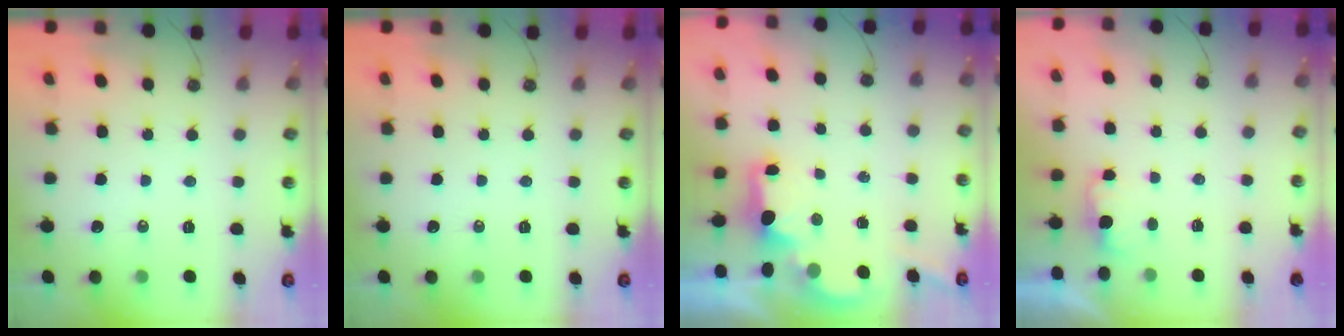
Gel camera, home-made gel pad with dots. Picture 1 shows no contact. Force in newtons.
{"total": 0.0}
{"total": 2.1, "press": 1.9, "slide": 0.8}
{"total": 1.5, "press": 1.3, "slide": 0.8}